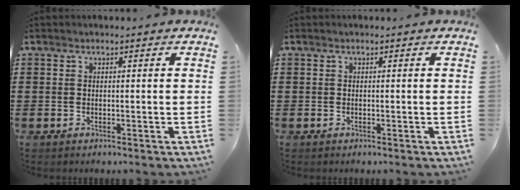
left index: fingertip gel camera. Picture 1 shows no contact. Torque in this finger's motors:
{"motor_torque": [0.00, 0.00, 0.00, -0.01]}